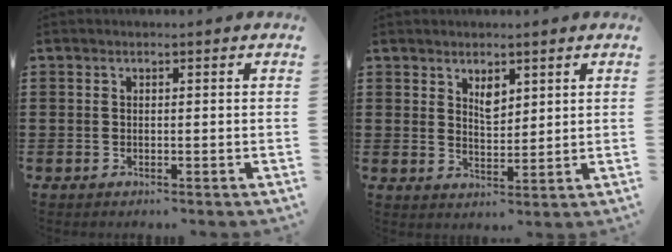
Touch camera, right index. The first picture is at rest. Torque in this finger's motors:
{"motor_torque": [0.04, 0.16, 0.09, 0.01]}